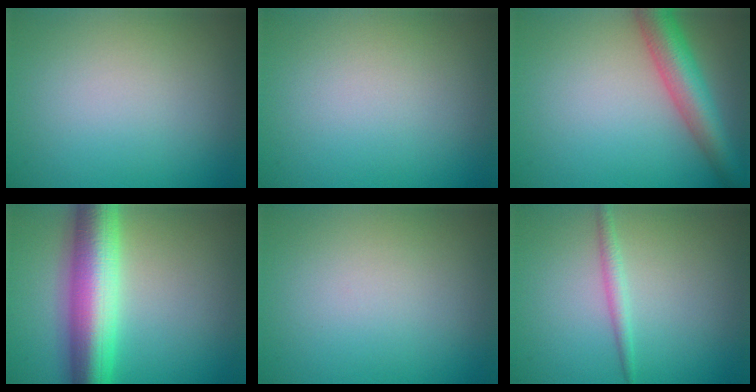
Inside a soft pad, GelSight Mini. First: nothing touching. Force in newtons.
{"total": 0.0}
{"total": 5.7, "press": 5.7, "slide": 0.2}
{"total": 9.6, "press": 9.6, "slide": 0.1}
{"total": 0.0}
{"total": 1.4, "press": 1.4, "slide": 0.1}